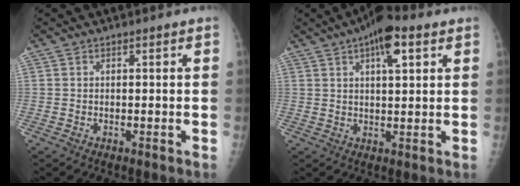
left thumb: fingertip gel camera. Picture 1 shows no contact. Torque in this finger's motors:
{"motor_torque": [0.95, 0.99, 0.94, -0.59, 0.10]}